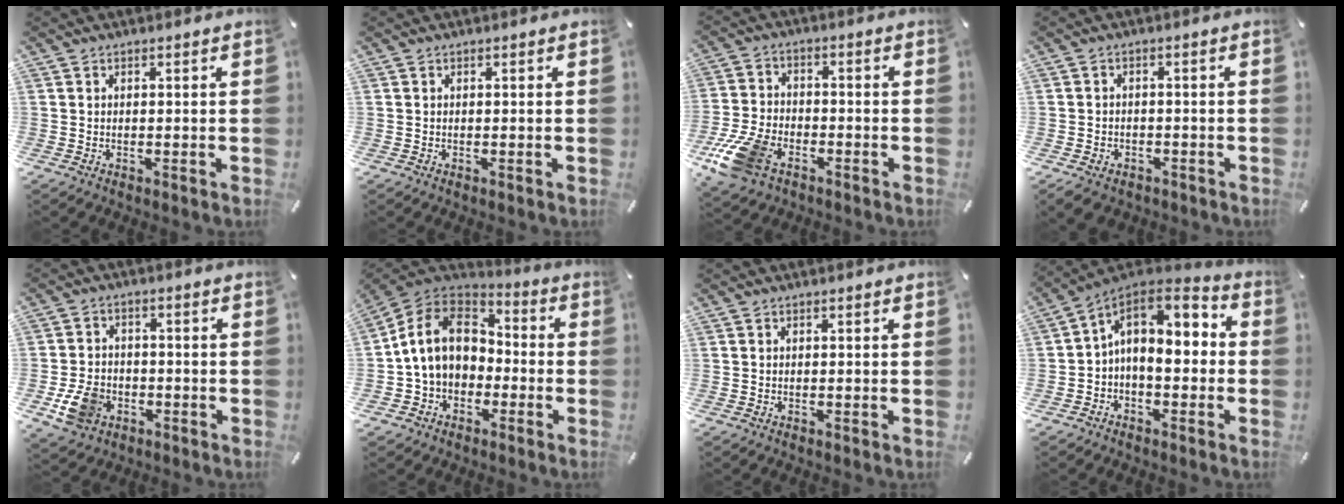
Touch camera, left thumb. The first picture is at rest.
{"total": 0.0}
{"total": 12.3, "force": [-6.4, 7.5, 7.4], "torque": [-0.156, 0.028, -0.118]}
{"total": 3.4, "force": [-2.4, 2.2, 0.9], "torque": [-0.021, 0.013, -0.050]}
{"total": 8.5, "force": [-3.0, 6.7, 4.3], "torque": [-0.091, 0.014, -0.053]}
{"total": 12.7, "force": [0.1, 10.6, 6.9], "torque": [-0.154, 0.020, 0.003]}
{"total": 0.0}
{"total": 8.8, "force": [0.1, 6.9, 5.5], "torque": [-0.093, -0.004, 0.002]}